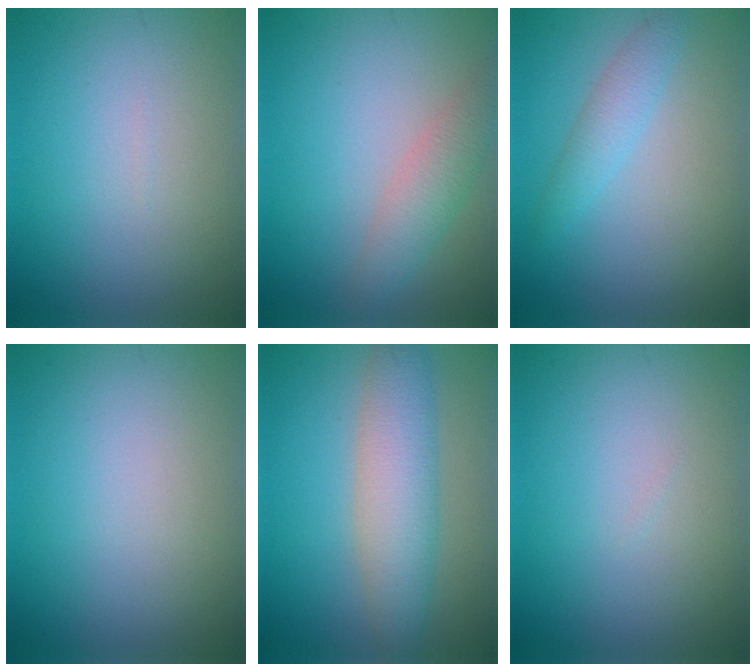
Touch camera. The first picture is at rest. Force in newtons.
{"total": 3.0, "press": 3.0, "slide": 0.1}
{"total": 2.2, "press": 2.2, "slide": 0.1}
{"total": 0.0}
{"total": 5.1, "press": 5.1, "slide": 0.3}
{"total": 0.0}